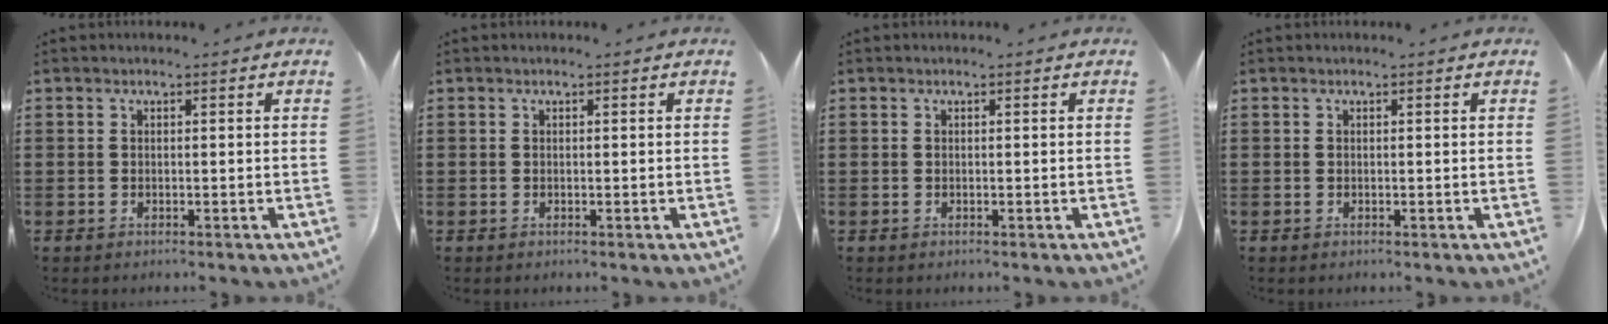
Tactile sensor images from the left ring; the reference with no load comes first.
{"total": 0.0}
{"total": 0.0}
{"total": 0.0}